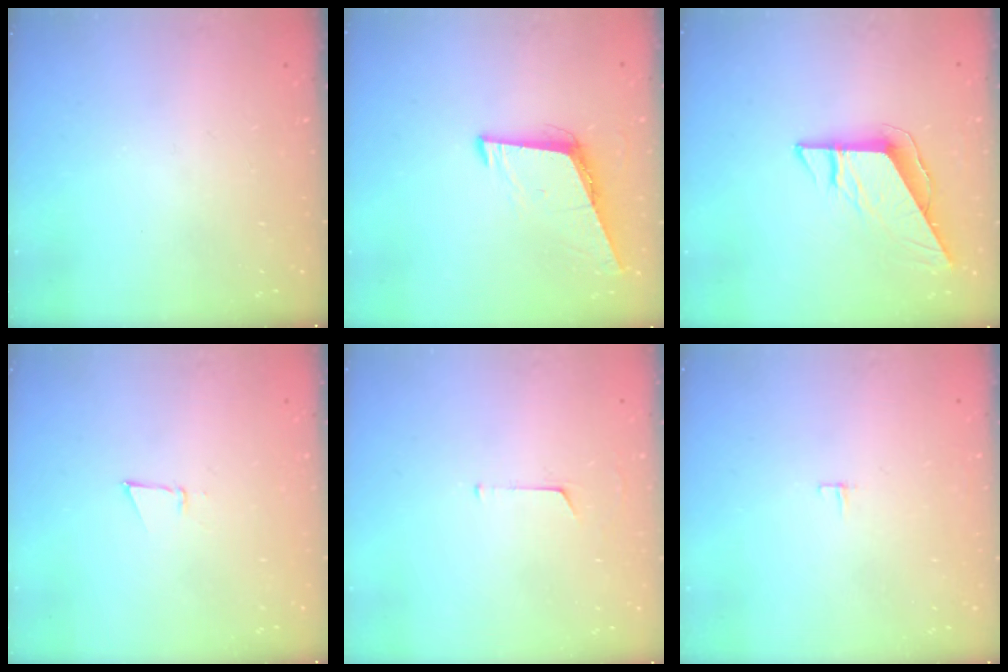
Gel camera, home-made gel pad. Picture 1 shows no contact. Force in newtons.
{"total": 9.0, "press": 8.4, "slide": 3.1}
{"total": 8.3, "press": 8.3, "slide": 0.7}
{"total": 3.1, "press": 3.1, "slide": 0.6}
{"total": 3.9, "press": 3.8, "slide": 0.3}
{"total": 3.2, "press": 3.2, "slide": 0.2}